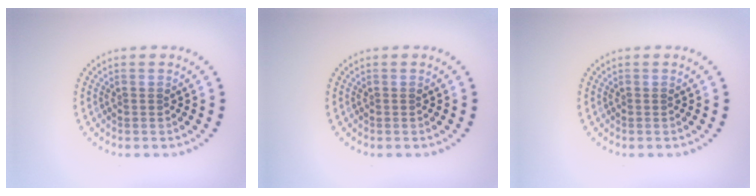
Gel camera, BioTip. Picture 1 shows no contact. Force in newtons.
{"total": 0.0}
{"total": 0.0}